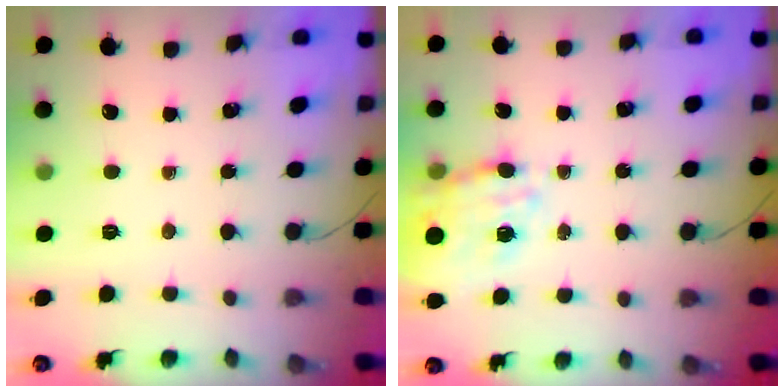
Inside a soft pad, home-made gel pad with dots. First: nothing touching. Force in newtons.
{"total": 12.5, "press": 12.0, "slide": 3.4}